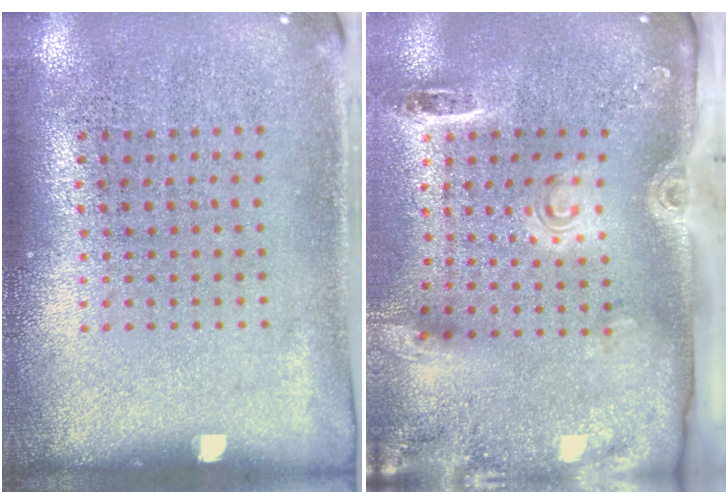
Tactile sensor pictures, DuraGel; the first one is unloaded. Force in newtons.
{"total": 2.9, "press": 2.0, "slide": 2.1}